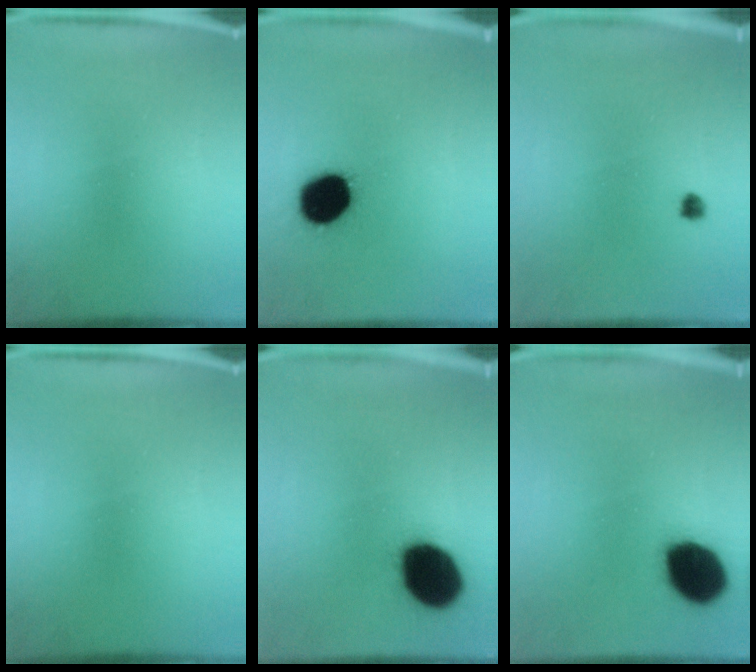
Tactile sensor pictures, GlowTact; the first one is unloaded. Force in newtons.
{"total": 16.3}
{"total": 1.2}
{"total": 0.0}
{"total": 18.9}
{"total": 16.3}